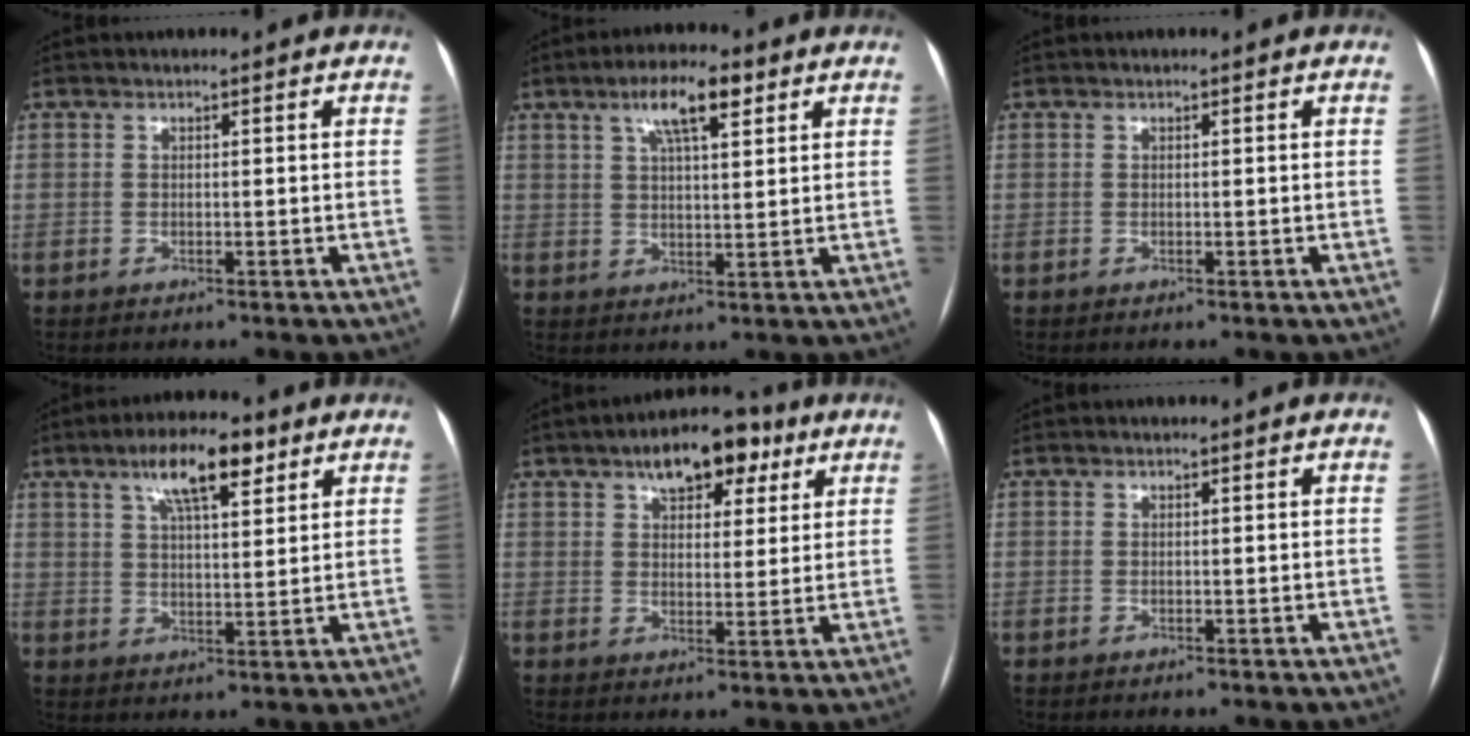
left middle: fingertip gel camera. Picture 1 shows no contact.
{"total": 7.5, "force": [4.1, 1.8, 6.0], "torque": [-0.113, 0.014, 0.069]}
{"total": 0.0}
{"total": 9.3, "force": [5.4, 2.6, 7.1], "torque": [-0.127, 0.016, 0.091]}
{"total": 9.7, "force": [5.6, 4.7, 6.3], "torque": [-0.089, 0.022, 0.082]}
{"total": 0.0}